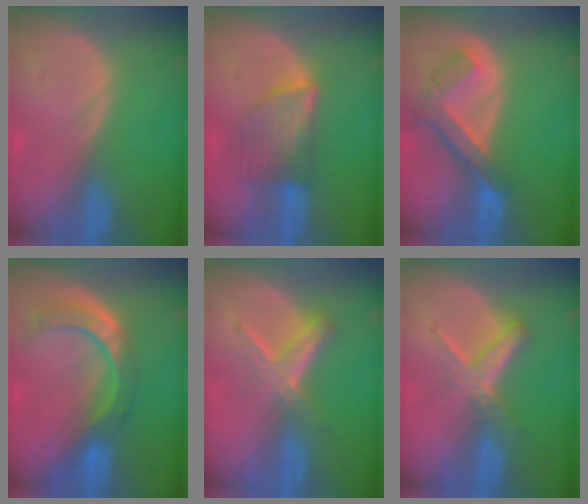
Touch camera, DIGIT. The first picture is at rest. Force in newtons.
{"total": 6.3, "press": 6.3, "slide": 0.4}
{"total": 7.7, "press": 6.6, "slide": 3.9}
{"total": 8.5, "press": 7.2, "slide": 4.6}
{"total": 6.1, "press": 5.2, "slide": 3.2}
{"total": 5.8, "press": 5.2, "slide": 2.7}